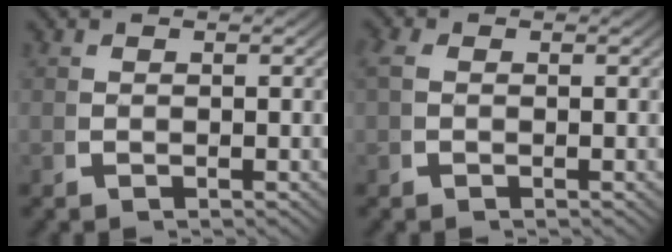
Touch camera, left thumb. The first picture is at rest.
{"total": 1.0, "force": [0.1, 0.7, 0.6], "torque": [-0.019, 0.000, 0.003]}